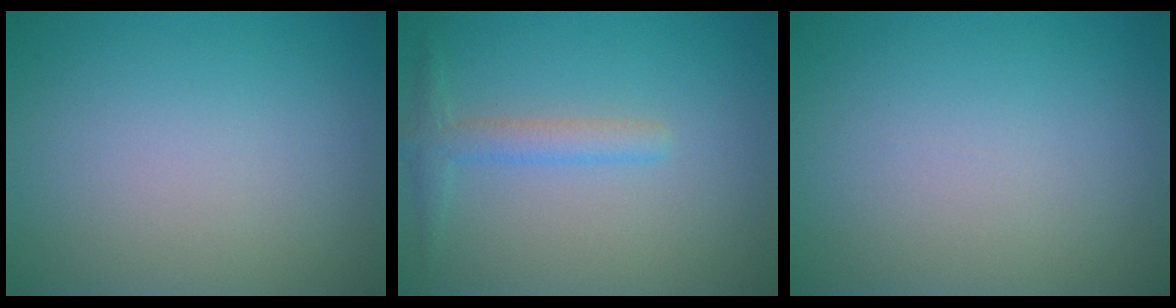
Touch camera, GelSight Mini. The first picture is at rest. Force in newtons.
{"total": 2.0, "press": 2.0, "slide": 0.1}
{"total": 0.0}